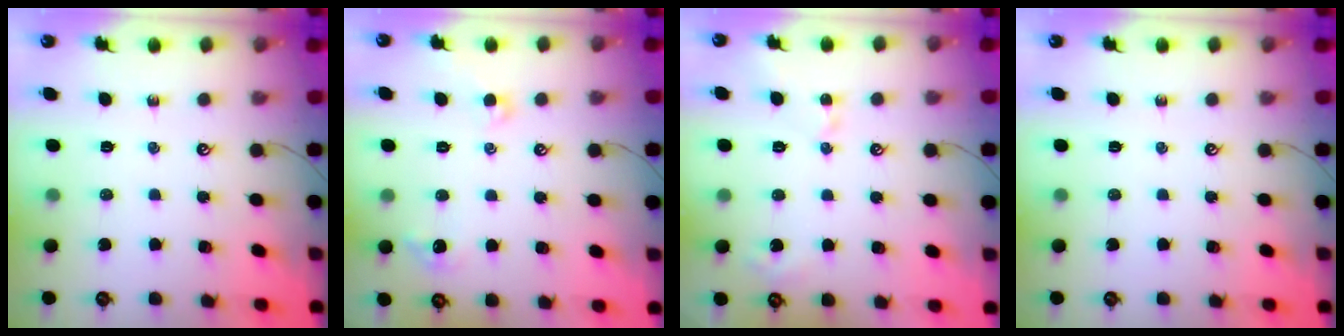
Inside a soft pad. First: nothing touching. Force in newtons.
{"total": 2.6, "press": 2.5, "slide": 0.6}
{"total": 4.0, "press": 4.0, "slide": 0.6}
{"total": 0.0}